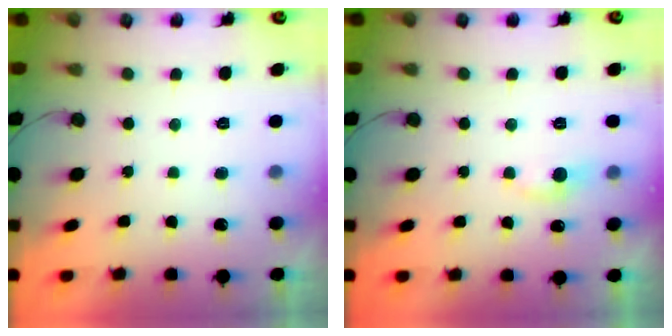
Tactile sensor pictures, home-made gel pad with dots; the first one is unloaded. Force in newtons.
{"total": 4.7, "press": 4.6, "slide": 0.6}